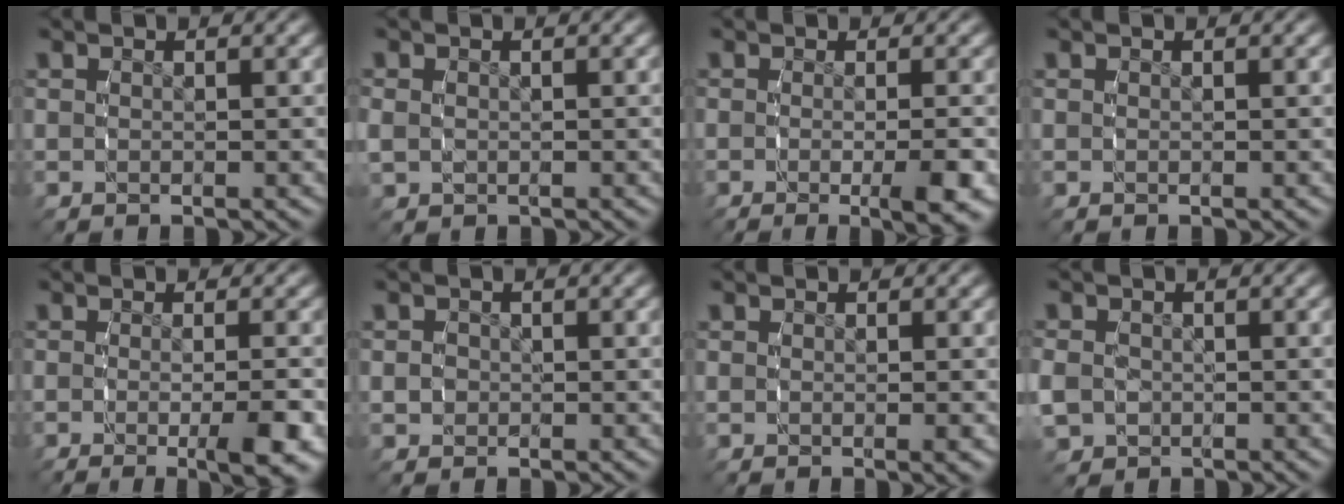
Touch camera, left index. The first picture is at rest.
{"total": 1.6, "force": [-0.6, 1.4, 0.3], "torque": [-0.020, -0.011, -0.002]}
{"total": 2.5, "force": [-1.2, -0.2, 2.1], "torque": [-0.033, -0.001, -0.025]}
{"total": 0.0}
{"total": 3.0, "force": [-1.6, -0.1, 2.6], "torque": [-0.037, 0.000, -0.031]}
{"total": 0.8, "force": [-0.3, 0.8, -0.1], "torque": [0.000, -0.003, -0.006]}
{"total": 0.7, "force": [-0.1, 0.1, 0.6], "torque": [-0.005, 0.000, -0.002]}
{"total": 3.3, "force": [-1.1, 2.9, 0.9], "torque": [-0.035, -0.020, -0.013]}